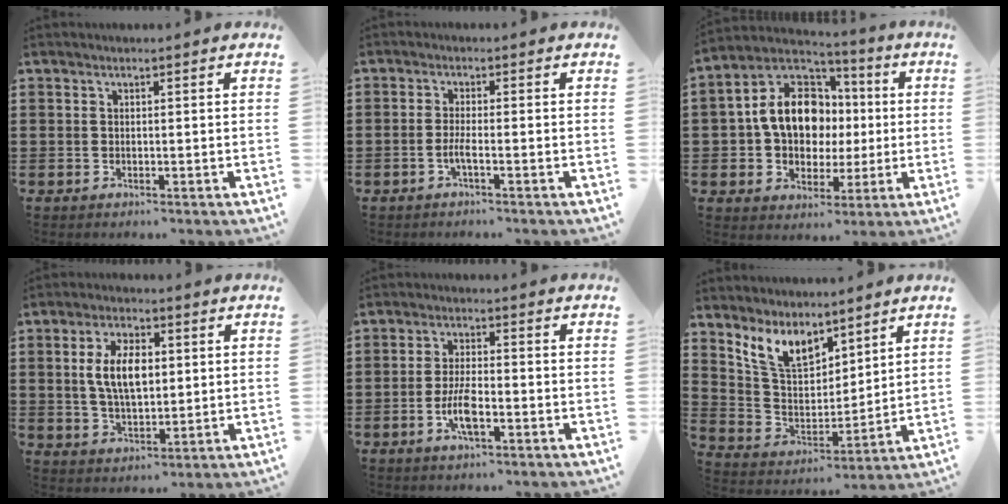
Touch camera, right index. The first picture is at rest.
{"total": 2.3, "force": [-1.2, 0.1, 1.9], "torque": [-0.041, -0.004, -0.024]}
{"total": 12.9, "force": [0.9, 9.8, 8.3], "torque": [-0.182, 0.019, 0.018]}
{"total": 7.5, "force": [1.1, 3.8, 6.4], "torque": [-0.129, 0.008, 0.015]}
{"total": 5.3, "force": [-2.0, 1.4, 4.7], "torque": [-0.106, -0.006, -0.041]}
{"total": 8.4, "force": [6.3, 4.1, 3.7], "torque": [-0.102, -0.013, 0.118]}